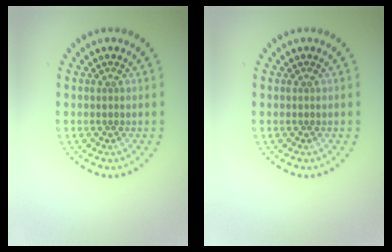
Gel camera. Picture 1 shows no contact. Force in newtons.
{"total": 0.0}